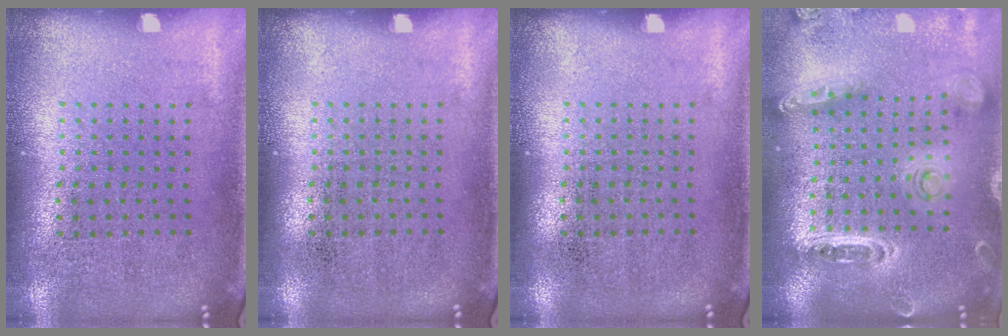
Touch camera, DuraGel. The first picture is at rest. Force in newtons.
{"total": 0.0}
{"total": 0.0}
{"total": 1.4, "press": 1.4, "slide": 0.1}